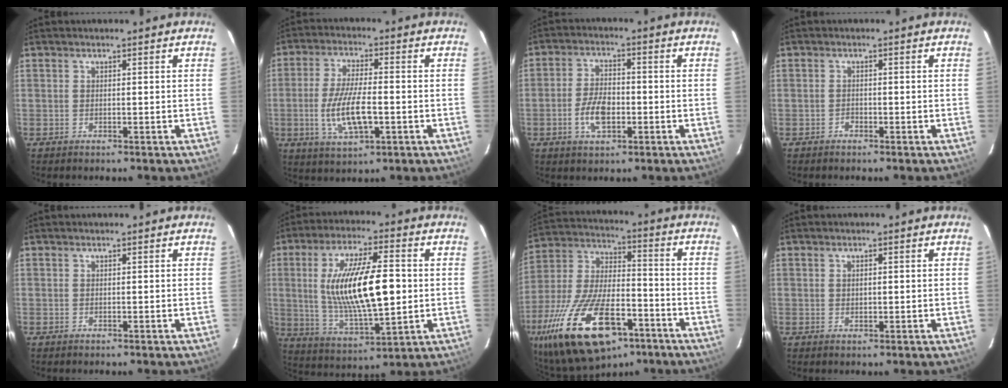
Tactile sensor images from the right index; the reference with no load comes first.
{"total": 10.5, "force": [-2.4, 3.5, 9.6], "torque": [-0.192, -0.010, -0.041]}
{"total": 7.1, "force": [-2.2, 3.7, 5.6], "torque": [-0.115, 0.003, -0.037]}
{"total": 0.9, "force": [-0.7, 0.5, 0.0], "torque": [-0.002, 0.003, -0.012]}
{"total": 0.0}
{"total": 18.5, "force": [1.1, 6.0, 17.5], "torque": [-0.322, -0.002, 0.033]}
{"total": 26.3, "force": [-14.3, 11.9, 18.6], "torque": [-0.380, -0.030, -0.234]}
{"total": 1.1, "force": [0.3, 0.8, 0.8], "torque": [-0.013, 0.003, 0.005]}